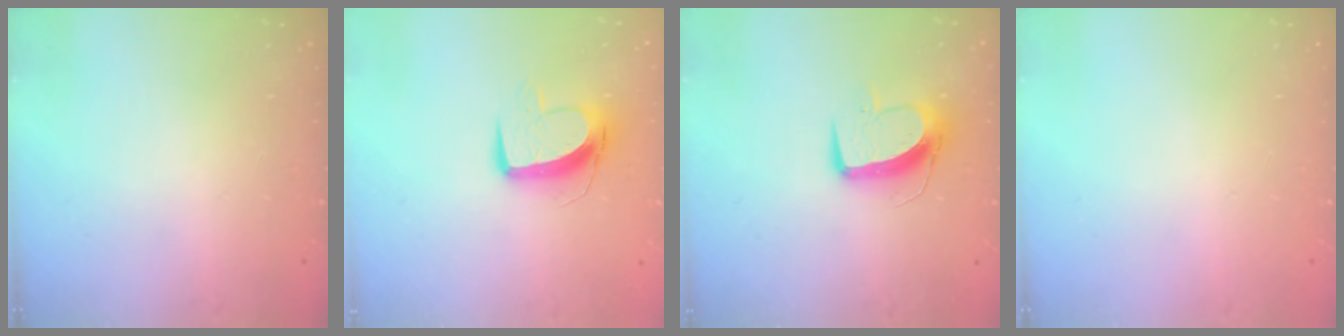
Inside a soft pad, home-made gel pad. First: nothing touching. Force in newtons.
{"total": 10.3, "press": 10.2, "slide": 1.1}
{"total": 10.0, "press": 9.9, "slide": 0.9}
{"total": 0.0}